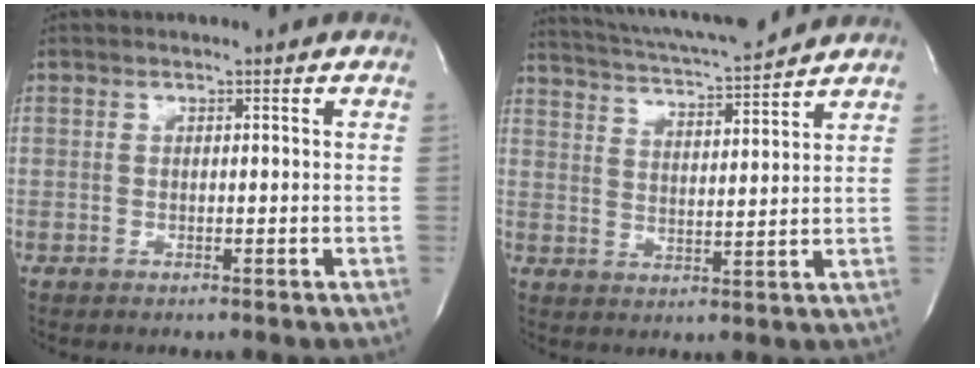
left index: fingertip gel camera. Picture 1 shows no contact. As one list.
[{"total": 13.3, "force": [12.4, 0.3, 4.6], "torque": [-0.090, 0.009, 0.193]}]